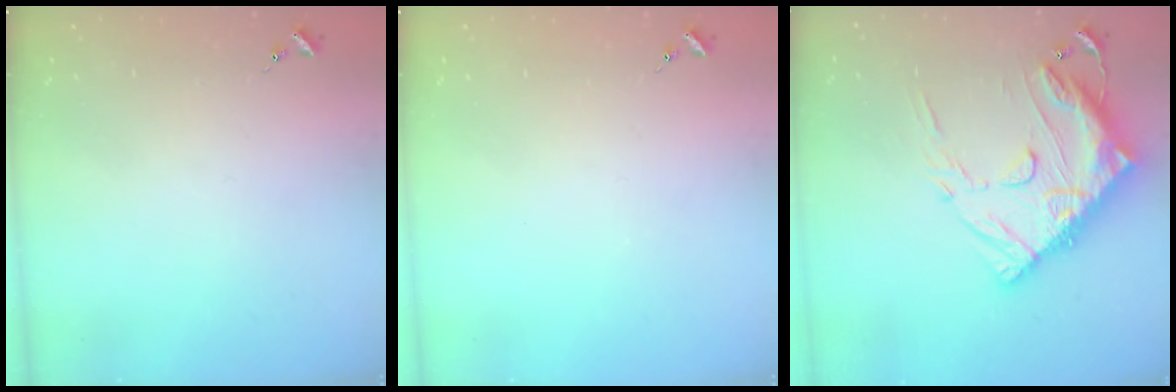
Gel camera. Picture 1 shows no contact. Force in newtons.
{"total": 0.0}
{"total": 21.5, "press": 21.4, "slide": 2.1}